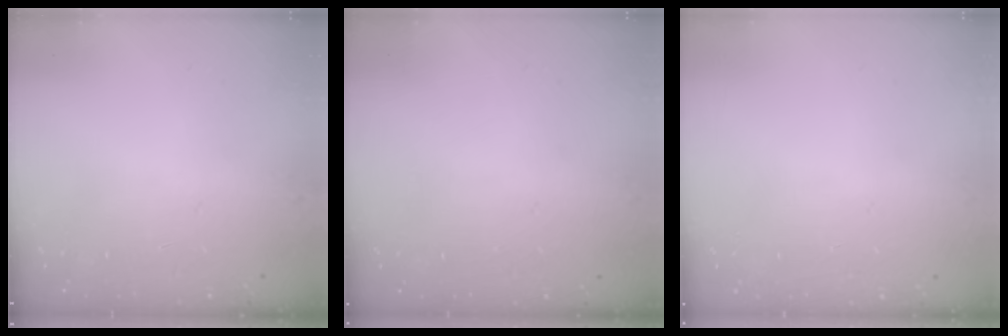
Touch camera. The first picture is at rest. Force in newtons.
{"total": 0.0}
{"total": 0.0}